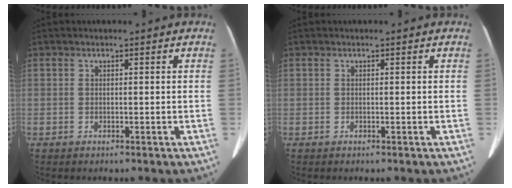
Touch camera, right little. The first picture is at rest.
{"total": 0.0}